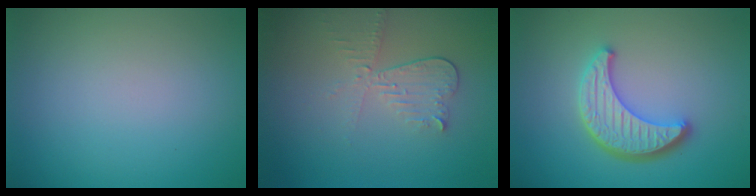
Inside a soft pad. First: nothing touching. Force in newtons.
{"total": 3.0, "press": 2.6, "slide": 1.5}
{"total": 4.5, "press": 3.8, "slide": 2.4}